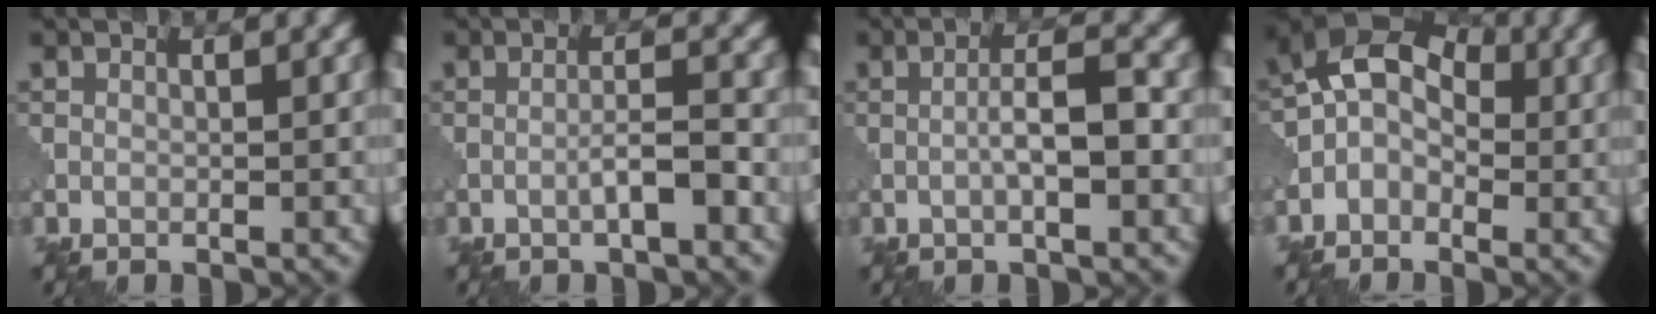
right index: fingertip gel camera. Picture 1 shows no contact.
{"total": 2.5, "force": [-1.0, 0.2, 2.3], "torque": [-0.037, 0.010, -0.020]}
{"total": 3.5, "force": [-0.6, 0.7, 3.4], "torque": [-0.059, 0.006, -0.013]}
{"total": 7.0, "force": [-0.1, 5.2, 4.7], "torque": [-0.064, 0.041, -0.036]}